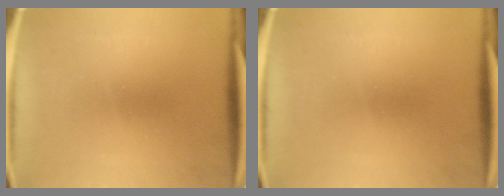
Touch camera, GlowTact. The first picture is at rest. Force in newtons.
{"total": 0.0}